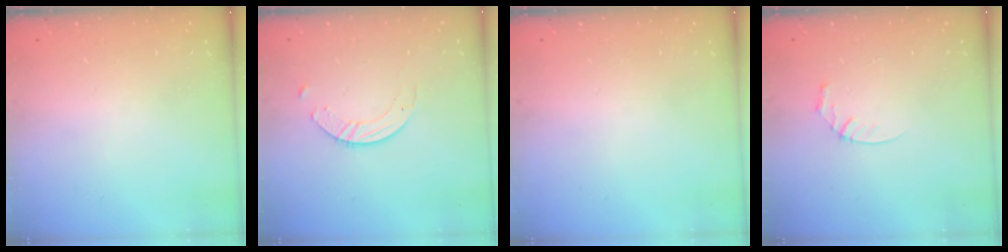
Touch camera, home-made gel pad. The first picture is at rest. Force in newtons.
{"total": 4.5, "press": 4.5, "slide": 0.3}
{"total": 0.0}
{"total": 3.5, "press": 3.5, "slide": 0.3}